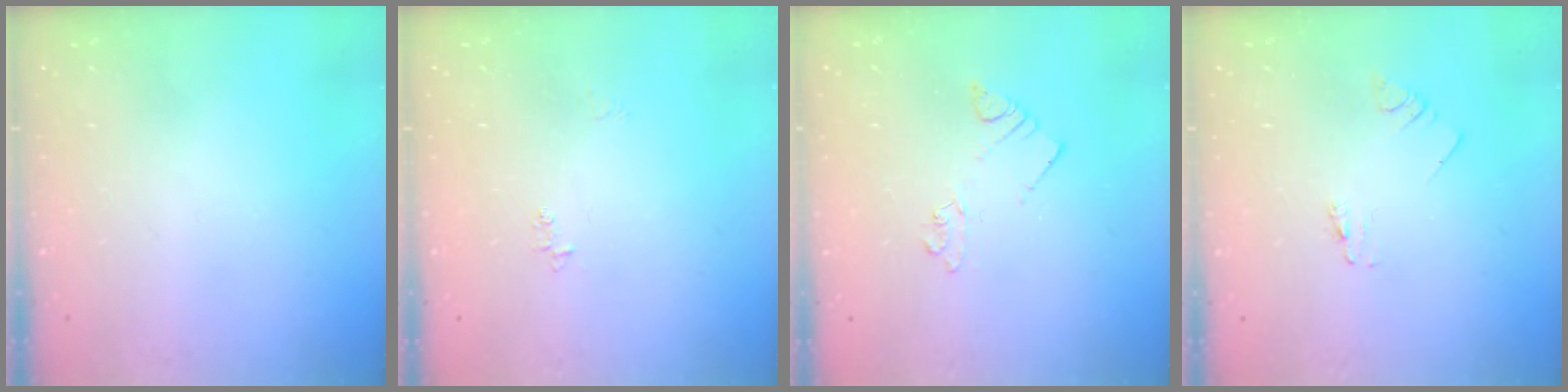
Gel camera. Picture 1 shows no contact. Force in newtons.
{"total": 3.3, "press": 3.3, "slide": 0.5}
{"total": 1.7, "press": 1.6, "slide": 0.2}
{"total": 0.0}